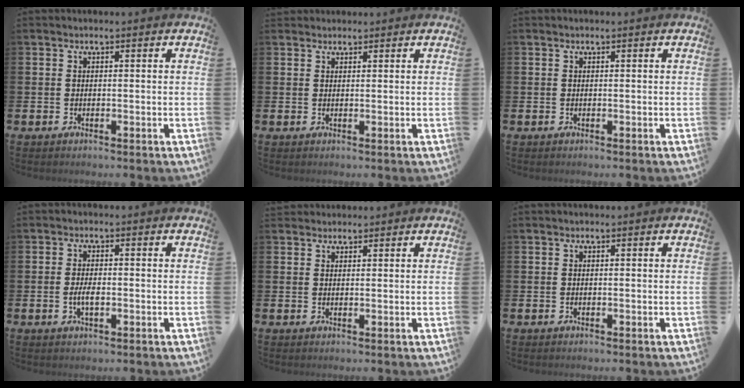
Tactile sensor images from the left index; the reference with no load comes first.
{"total": 1.3, "force": [1.2, 0.5, -0.1], "torque": [0.009, 0.001, 0.021]}
{"total": 0.0}
{"total": 2.6, "force": [-0.5, 1.1, 2.3], "torque": [-0.037, -0.001, -0.010]}
{"total": 1.7, "force": [1.6, 0.6, -0.1], "torque": [0.006, -0.002, 0.029]}
{"total": 0.0}